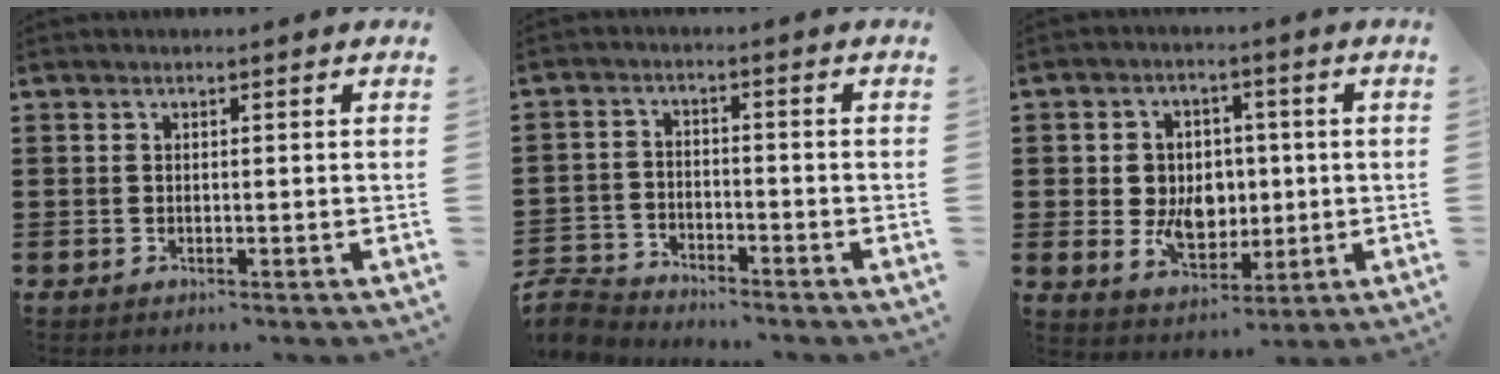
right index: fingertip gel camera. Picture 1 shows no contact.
{"total": 4.2, "force": [-4.1, 0.8, 0.2], "torque": [-0.030, -0.006, -0.092]}
{"total": 7.1, "force": [0.0, 5.7, 4.1], "torque": [-0.069, 0.009, -0.002]}